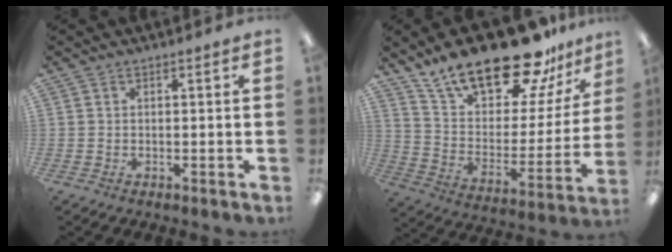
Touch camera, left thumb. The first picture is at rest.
{"total": 23.8, "force": [19.0, 8.1, 11.9], "torque": [-0.203, -0.132, 0.328]}